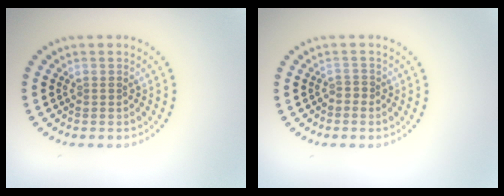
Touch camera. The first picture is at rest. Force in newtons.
{"total": 0.6, "press": 0.3, "slide": 0.5}